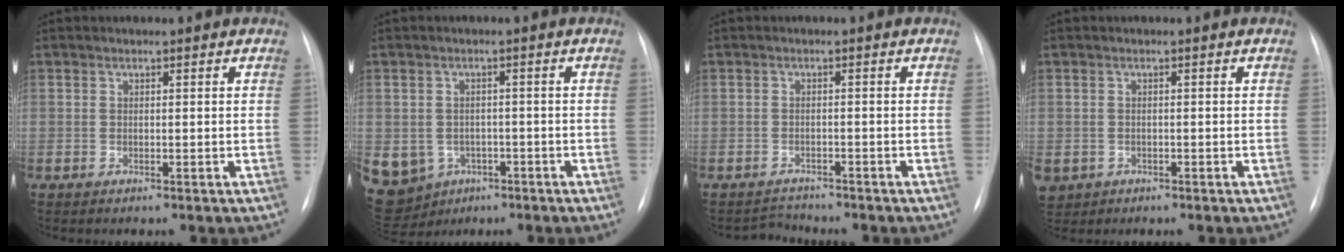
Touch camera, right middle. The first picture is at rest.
{"total": 15.3, "force": [-6.1, 13.1, 5.1], "torque": [-0.163, 0.009, -0.069]}
{"total": 2.3, "force": [-2.1, 0.2, -0.8], "torque": [0.016, -0.011, -0.032]}
{"total": 4.7, "force": [-2.3, 3.9, 1.3], "torque": [-0.035, -0.001, -0.031]}